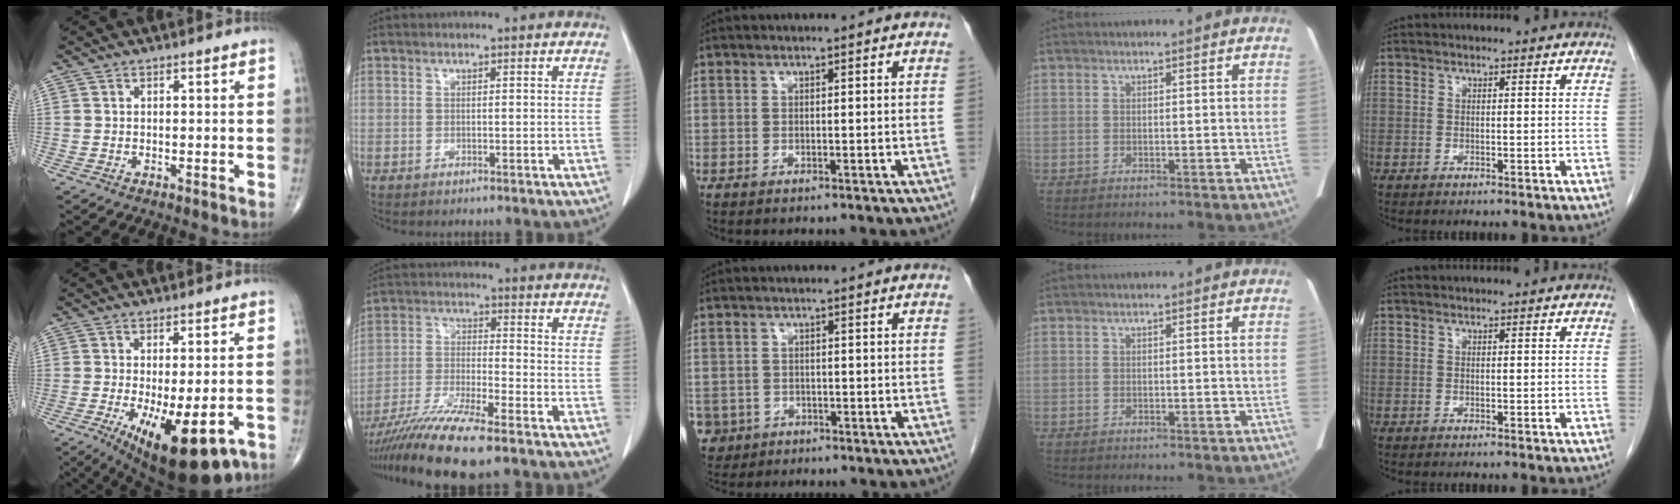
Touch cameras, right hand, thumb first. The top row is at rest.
{"thumb": {"total": 16.3, "force": [-7.1, 6.0, 13.4], "torque": [-0.178, -0.014, -0.091]}, "index": {"total": 12.9, "force": [-10.1, 0.2, 8.0], "torque": [-0.148, -0.029, -0.176]}, "middle": {"total": 4.7, "force": [-2.3, 4.0, 0.3], "torque": [-0.013, 0.006, -0.036]}}